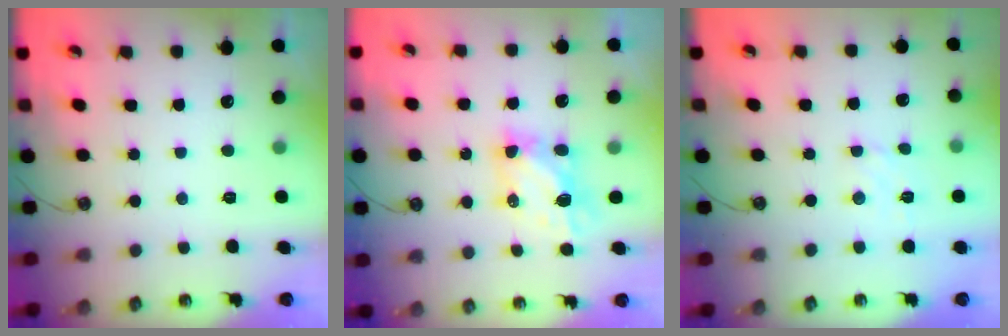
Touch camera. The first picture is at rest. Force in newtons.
{"total": 5.8, "press": 5.8, "slide": 0.4}
{"total": 2.9, "press": 2.9, "slide": 0.5}